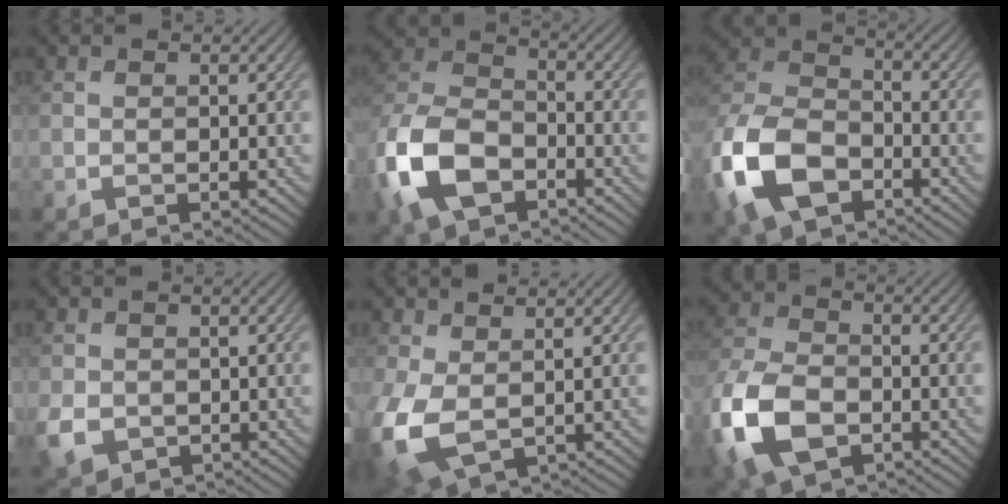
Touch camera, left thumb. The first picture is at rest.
{"total": 13.0, "force": [-5.8, 8.0, 8.4], "torque": [-0.210, -0.018, -0.125]}
{"total": 14.3, "force": [-6.6, 8.9, 8.9], "torque": [-0.227, -0.025, -0.139]}
{"total": 4.0, "force": [-1.1, 3.2, 2.1], "torque": [-0.058, -0.013, -0.024]}
{"total": 8.5, "force": [-0.8, 5.3, 6.6], "torque": [-0.194, -0.023, -0.008]}
{"total": 13.1, "force": [-5.5, 8.0, 8.8], "torque": [-0.238, -0.028, -0.109]}